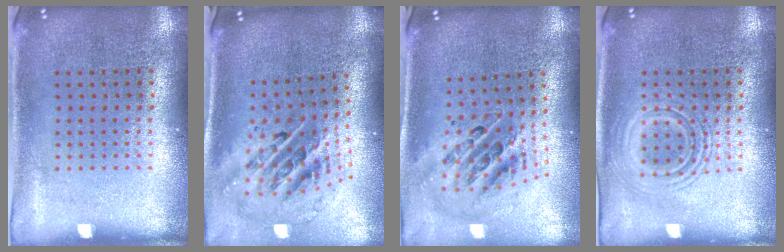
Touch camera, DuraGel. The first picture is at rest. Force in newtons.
{"total": 2.7, "press": 1.8, "slide": 1.9}
{"total": 1.6, "press": 1.4, "slide": 0.8}
{"total": 1.9, "press": 1.9, "slide": 0.3}